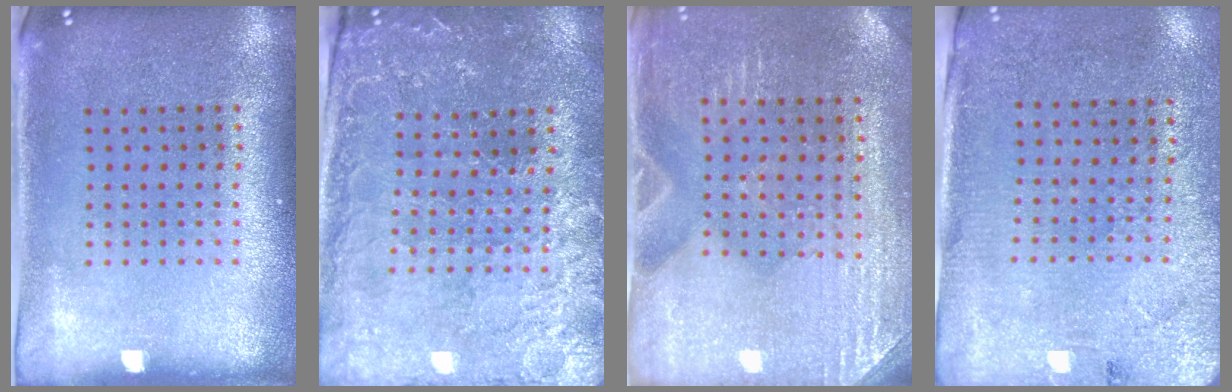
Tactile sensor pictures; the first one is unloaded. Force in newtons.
{"total": 1.5, "press": 1.4, "slide": 0.5}
{"total": 2.9, "press": 2.8, "slide": 0.4}
{"total": 2.7, "press": 2.4, "slide": 1.3}